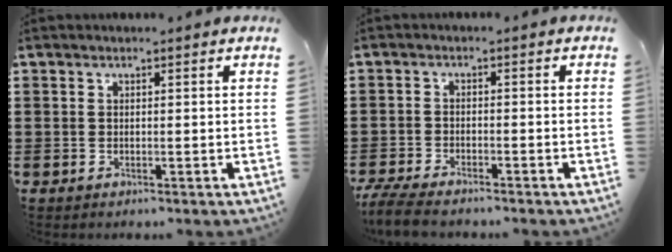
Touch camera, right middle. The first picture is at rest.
{"total": 3.8, "force": [-3.6, 0.2, 1.4], "torque": [-0.043, -0.010, -0.077]}